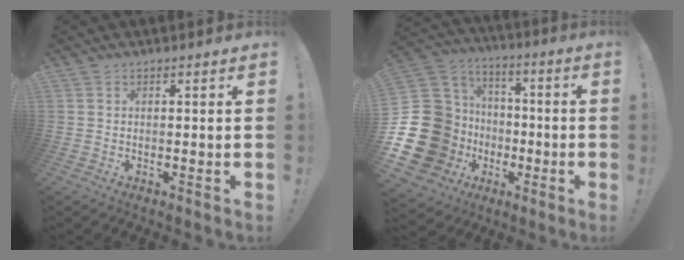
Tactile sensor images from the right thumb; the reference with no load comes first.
{"total": 27.1, "force": [-5.2, 22.4, 14.3], "torque": [-0.299, 0.009, -0.016]}